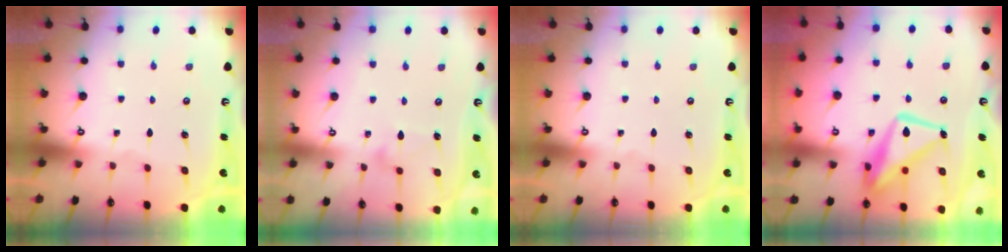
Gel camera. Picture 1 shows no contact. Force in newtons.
{"total": 8.4, "press": 8.4, "slide": 0.3}
{"total": 0.0}
{"total": 15.0, "press": 14.9, "slide": 1.5}